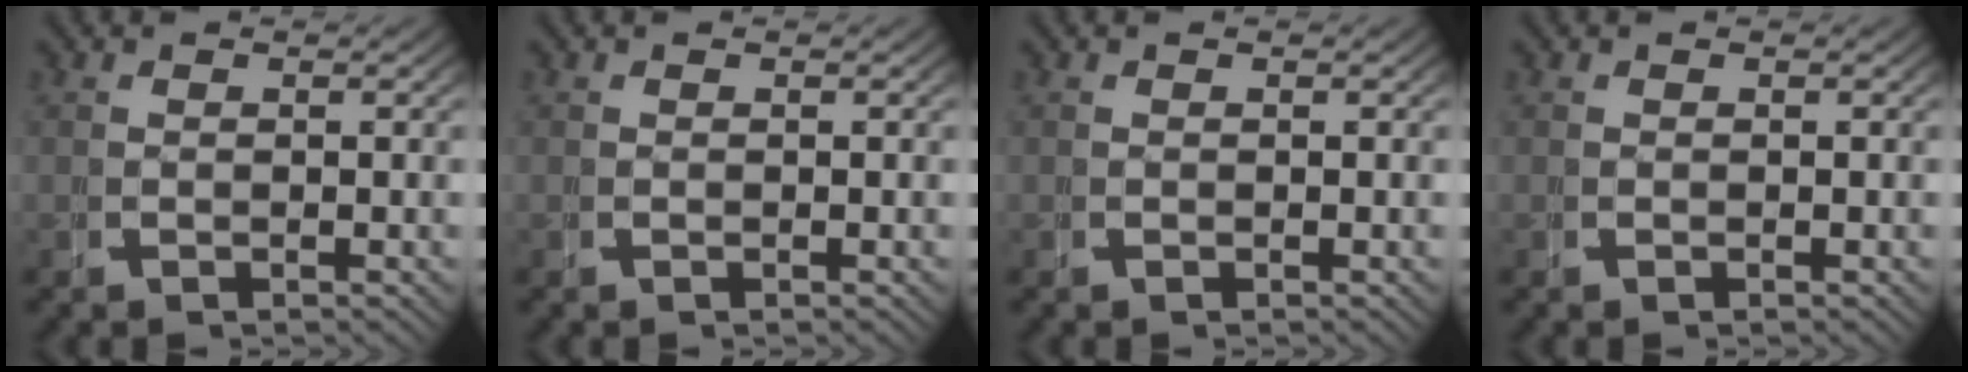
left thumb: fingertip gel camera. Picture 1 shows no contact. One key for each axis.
{"total": 0.0}
{"total": 0.0}
{"total": 0.0}